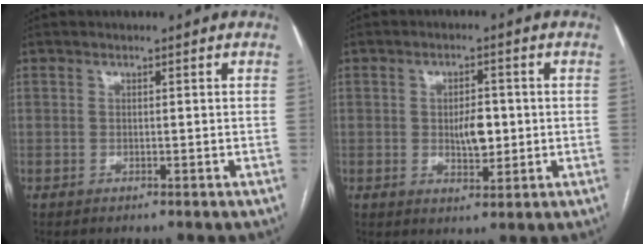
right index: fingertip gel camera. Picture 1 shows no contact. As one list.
[{"total": 4.6, "force": [-0.1, 2.1, 4.2], "torque": [-0.066, 0.000, 0.004]}]